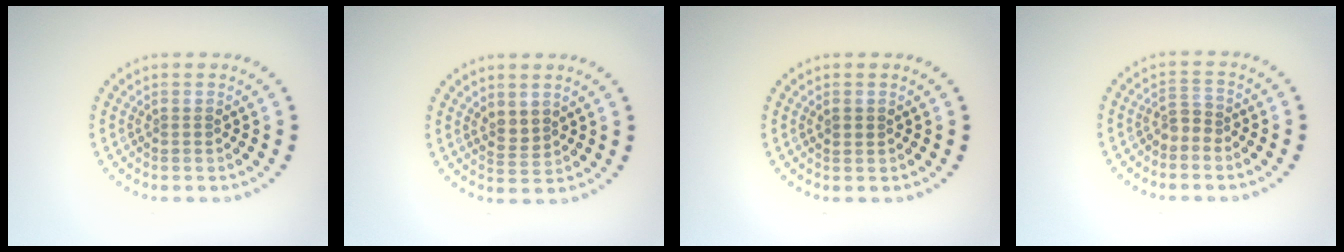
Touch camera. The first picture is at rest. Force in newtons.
{"total": 1.7, "press": 1.5, "slide": 0.8}
{"total": 0.9, "press": 0.8, "slide": 0.3}
{"total": 1.5, "press": 1.1, "slide": 1.1}